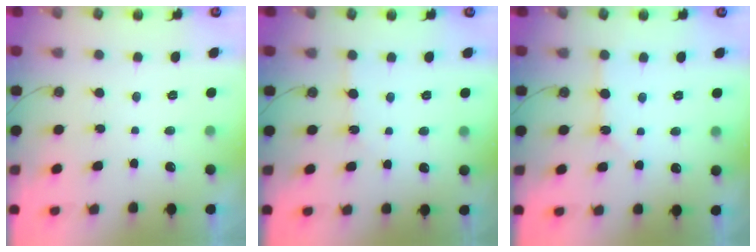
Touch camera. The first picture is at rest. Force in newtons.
{"total": 2.7, "press": 2.7, "slide": 0.4}
{"total": 1.8, "press": 1.8, "slide": 0.1}